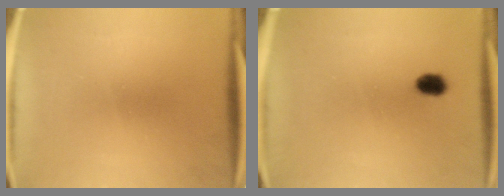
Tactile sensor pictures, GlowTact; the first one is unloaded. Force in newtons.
{"total": 2.6}